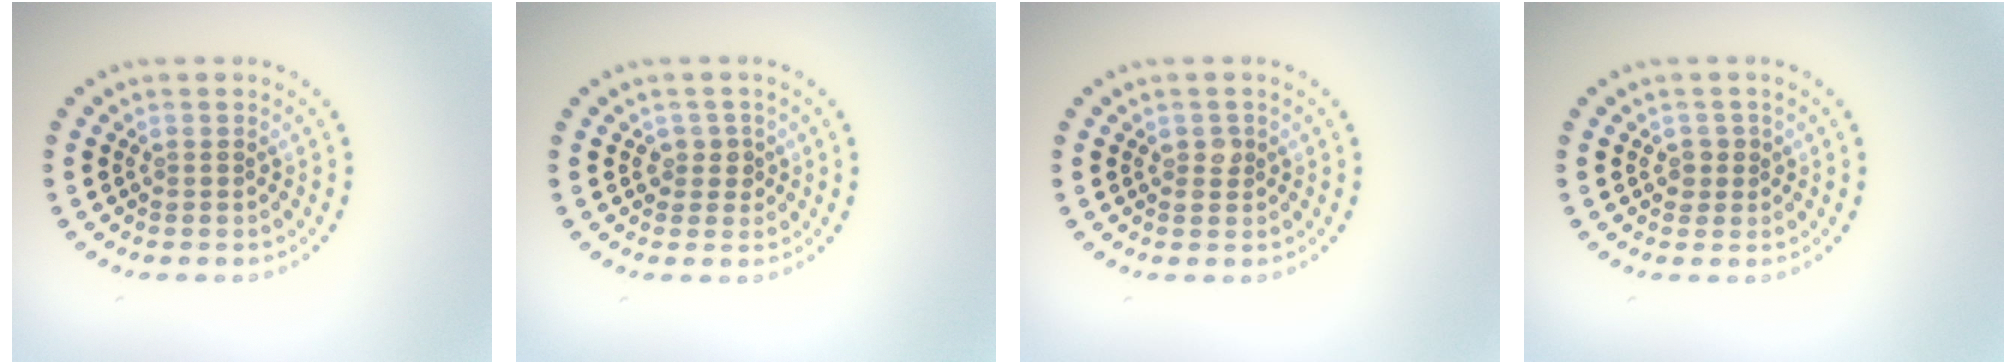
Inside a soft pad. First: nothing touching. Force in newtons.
{"total": 1.7, "press": 1.4, "slide": 1.0}
{"total": 1.1, "press": 1.1, "slide": 0.1}
{"total": 1.1, "press": 1.0, "slide": 0.5}